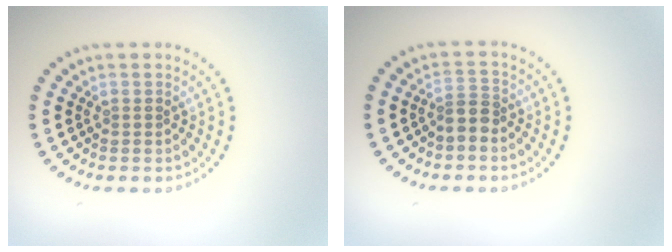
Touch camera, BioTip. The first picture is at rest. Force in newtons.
{"total": 2.1, "press": 1.6, "slide": 1.2}